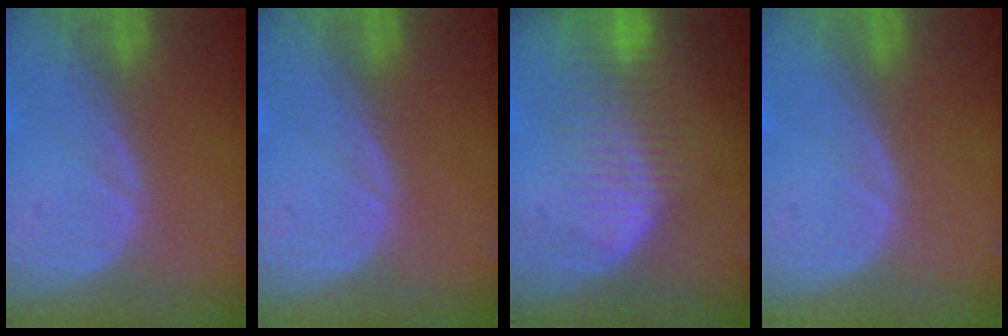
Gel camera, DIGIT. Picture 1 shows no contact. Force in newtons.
{"total": 0.0}
{"total": 8.6, "press": 7.3, "slide": 4.6}
{"total": 0.0}